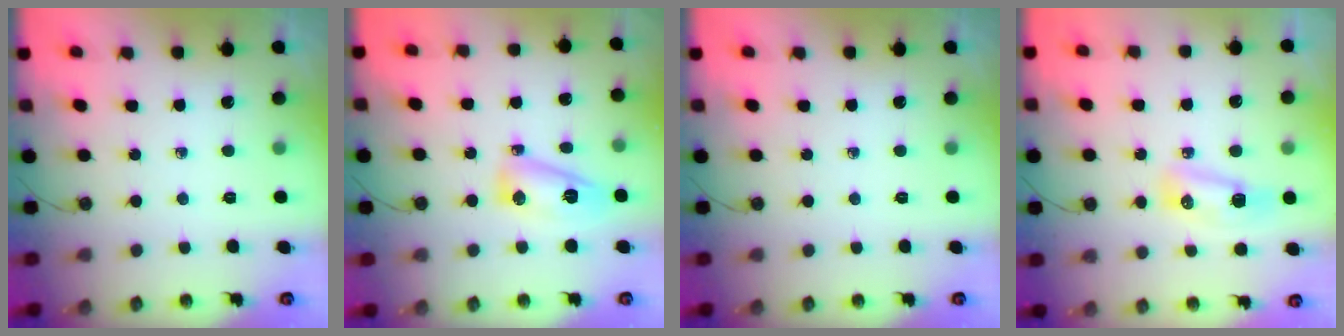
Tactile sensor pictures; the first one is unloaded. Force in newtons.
{"total": 9.3, "press": 9.3, "slide": 0.7}
{"total": 0.0}
{"total": 8.5, "press": 8.1, "slide": 2.7}